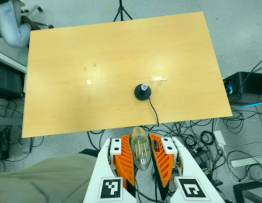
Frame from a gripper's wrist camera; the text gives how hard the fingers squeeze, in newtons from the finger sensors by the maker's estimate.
{"total": 21.5, "left": 23.7, "right": 19.3}